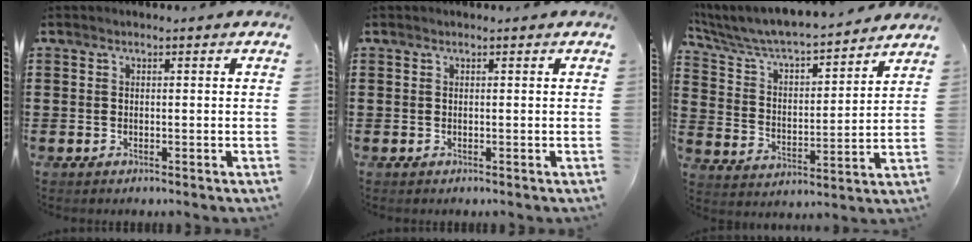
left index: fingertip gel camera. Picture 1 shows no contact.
{"total": 0.0}
{"total": 5.7, "force": [5.4, 0.7, 1.9], "torque": [-0.064, -0.045, 0.084]}